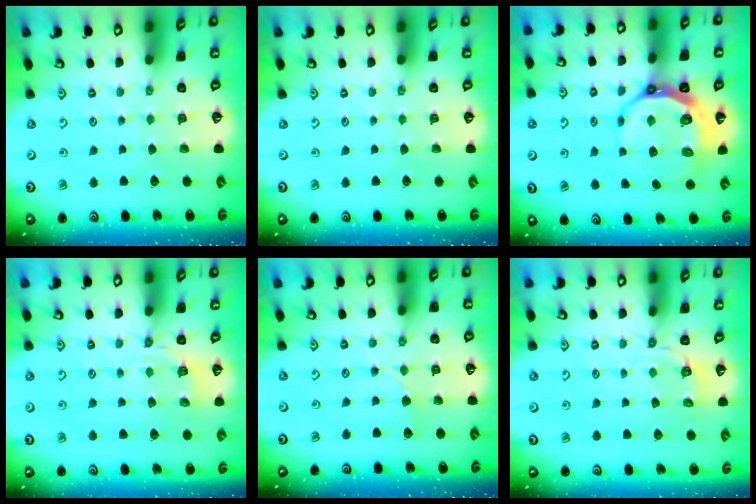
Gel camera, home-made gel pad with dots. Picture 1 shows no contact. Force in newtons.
{"total": 0.0}
{"total": 10.3, "press": 9.6, "slide": 3.9}
{"total": 4.2, "press": 3.5, "slide": 2.3}
{"total": 4.5, "press": 4.4, "slide": 0.5}
{"total": 2.7, "press": 1.4, "slide": 2.3}